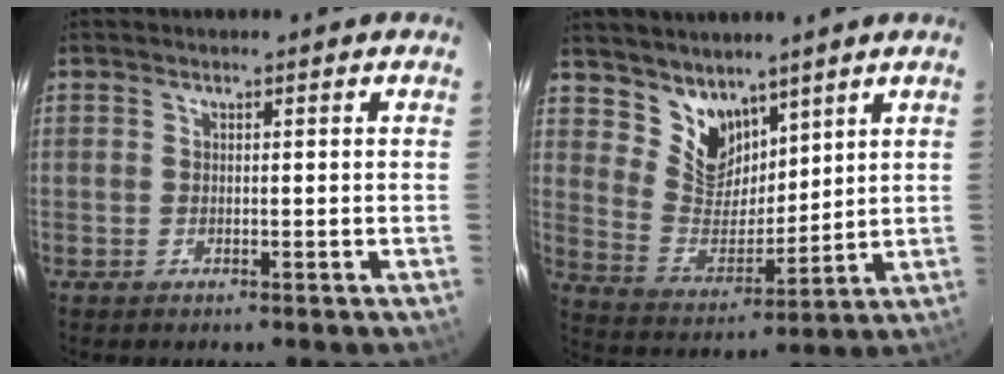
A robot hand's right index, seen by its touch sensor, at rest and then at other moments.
{"total": 9.4, "force": [7.0, 5.4, 3.2], "torque": [-0.056, -0.002, 0.145]}